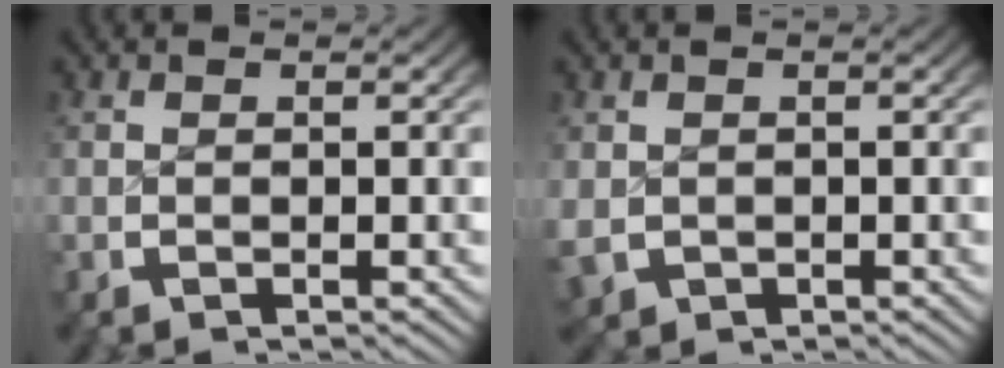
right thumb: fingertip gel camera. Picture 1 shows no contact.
{"total": 2.1, "force": [-0.4, 2.0, 0.5], "torque": [-0.021, -0.016, 0.005]}